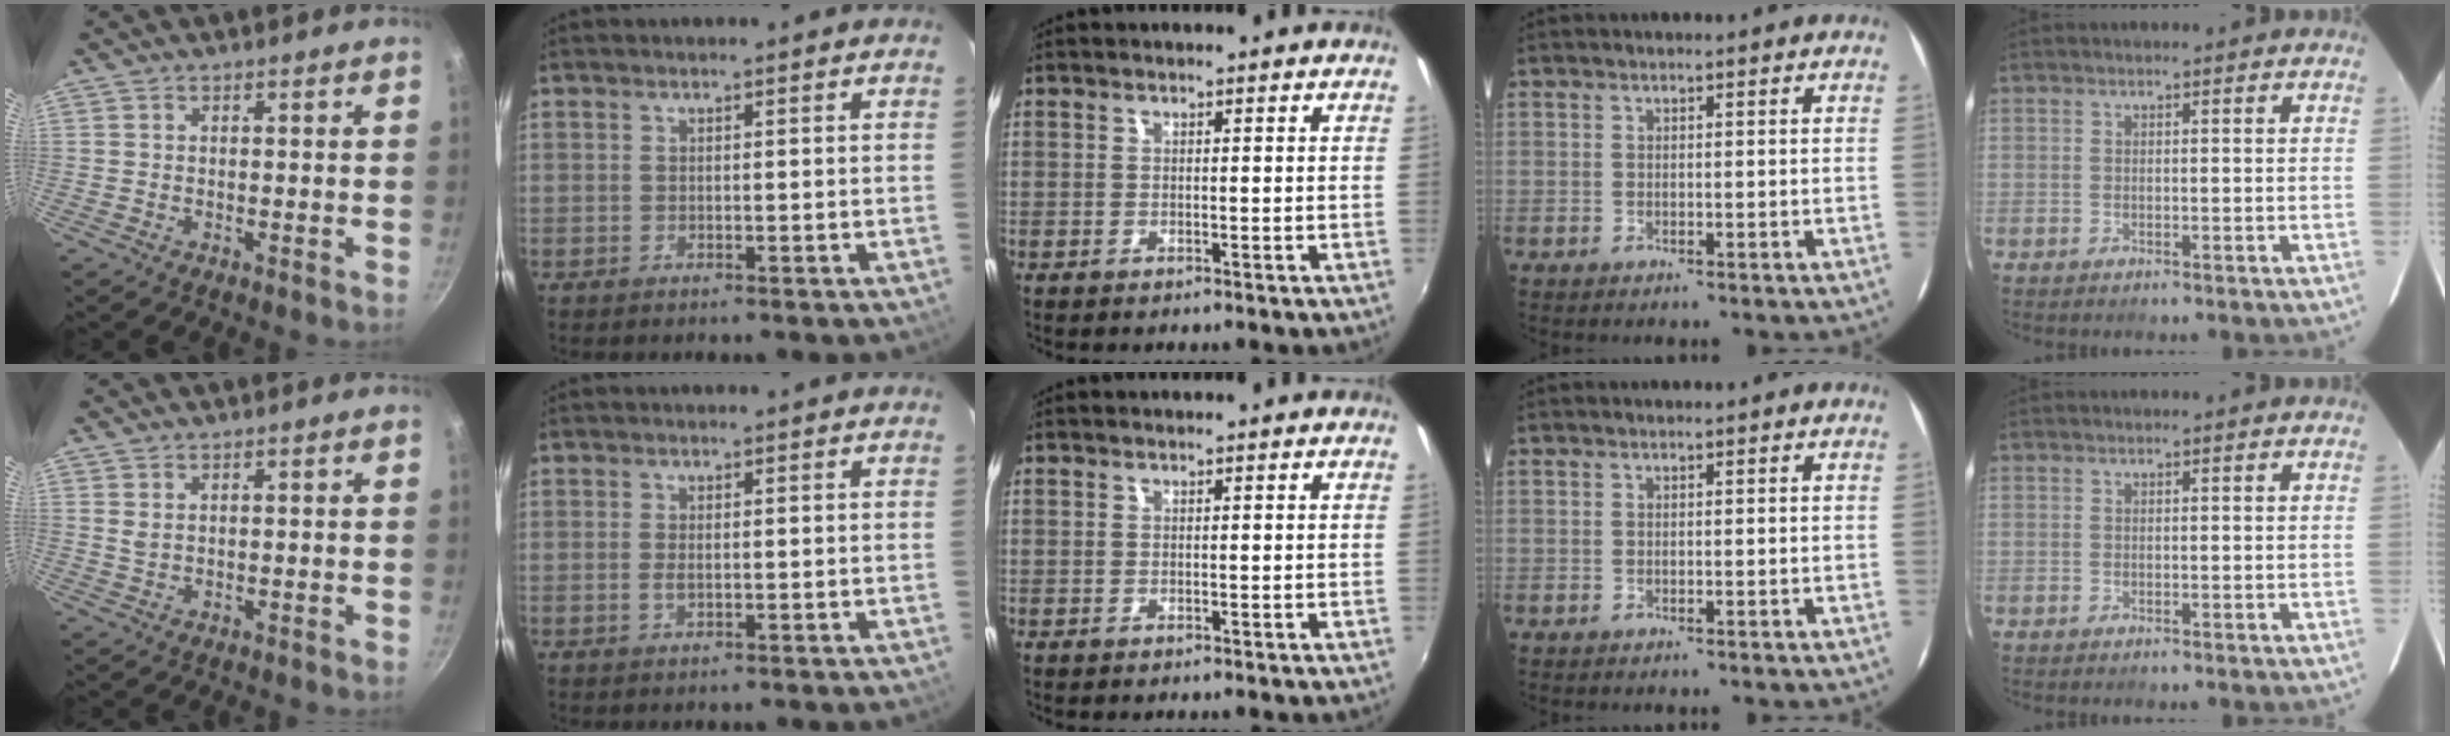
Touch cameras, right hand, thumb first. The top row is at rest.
{"thumb": {"total": 1.3, "force": [0.8, 0.7, 0.8], "torque": [-0.015, -0.007, 0.016]}, "index": {"total": 1.5, "force": [-0.2, 0.7, 1.3], "torque": [-0.026, -0.002, -0.003]}}